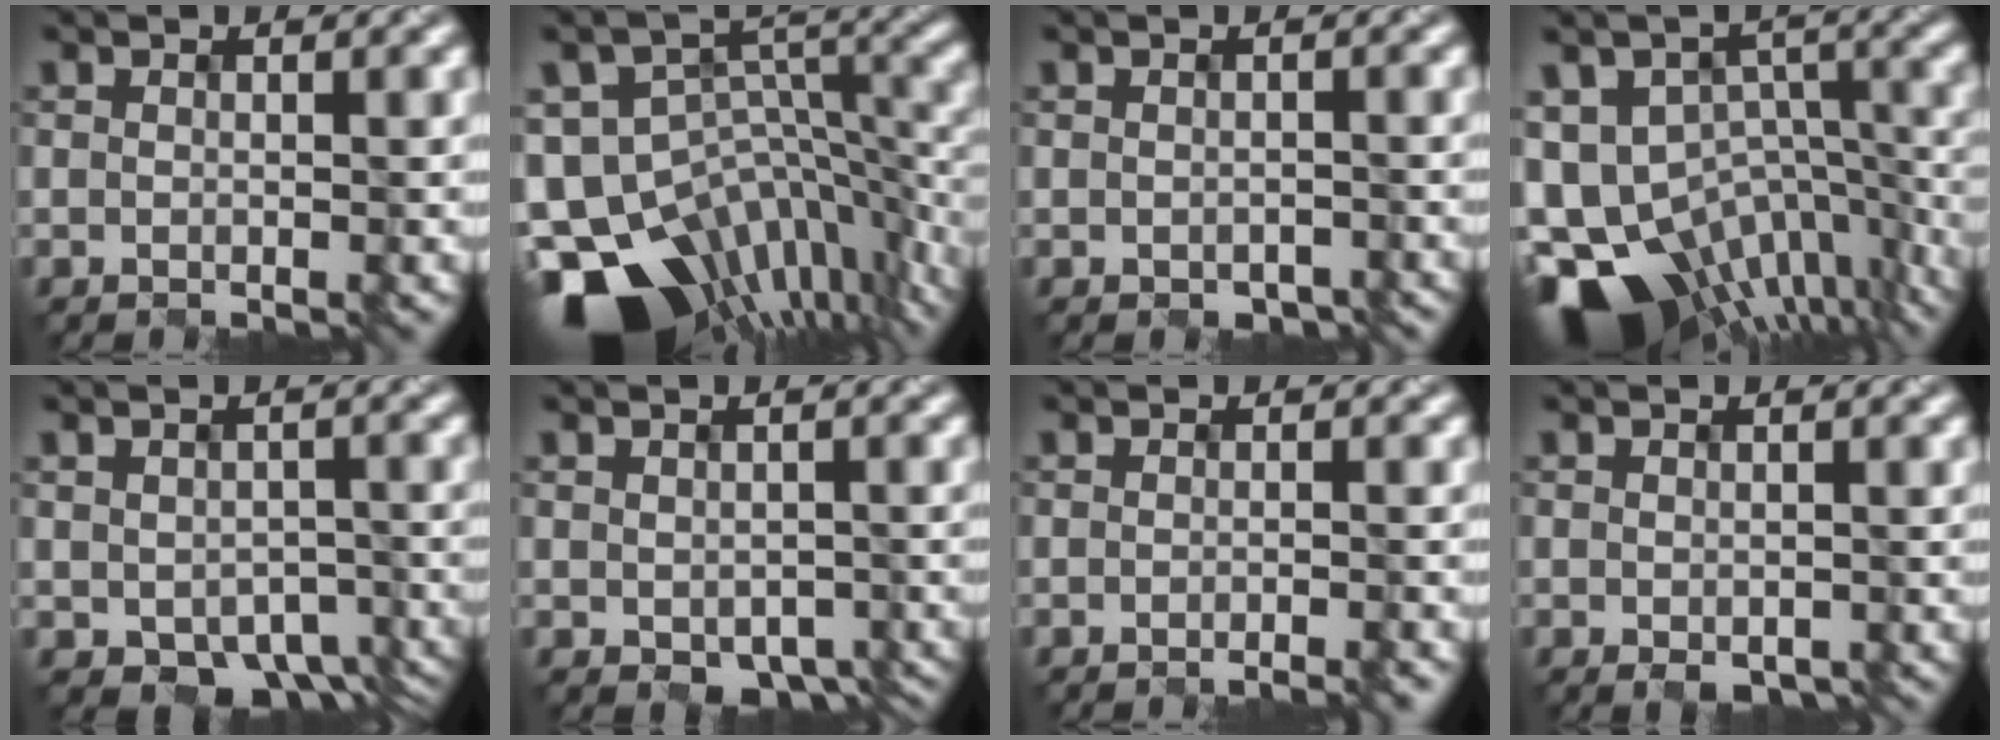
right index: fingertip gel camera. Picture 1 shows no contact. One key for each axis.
{"total": 15.0, "fx": -9.5, "fy": 8.4, "fz": 8.0, "tx": -0.169, "ty": -0.006, "tz": -0.130}
{"total": 1.2, "fx": -1.1, "fy": 0.4, "fz": 0.3, "tx": -0.005, "ty": -0.002, "tz": 0.002}
{"total": 15.1, "fx": -8.0, "fy": 9.7, "fz": 8.4, "tx": -0.170, "ty": -0.018, "tz": -0.078}
{"total": 5.5, "fx": -2.5, "fy": 3.7, "fz": 3.2, "tx": -0.040, "ty": -0.011, "tz": -0.009}
{"total": 3.1, "fx": -1.4, "fy": 2.1, "fz": 1.8, "tx": -0.025, "ty": -0.014, "tz": 0.001}
{"total": 1.3, "fx": -1.0, "fy": 0.2, "fz": 0.8, "tx": -0.006, "ty": 0.002, "tz": -0.018}
{"total": 0.9, "fx": -0.8, "fy": 0.3, "fz": 0.4, "tx": -0.010, "ty": -0.003, "tz": 0.002}